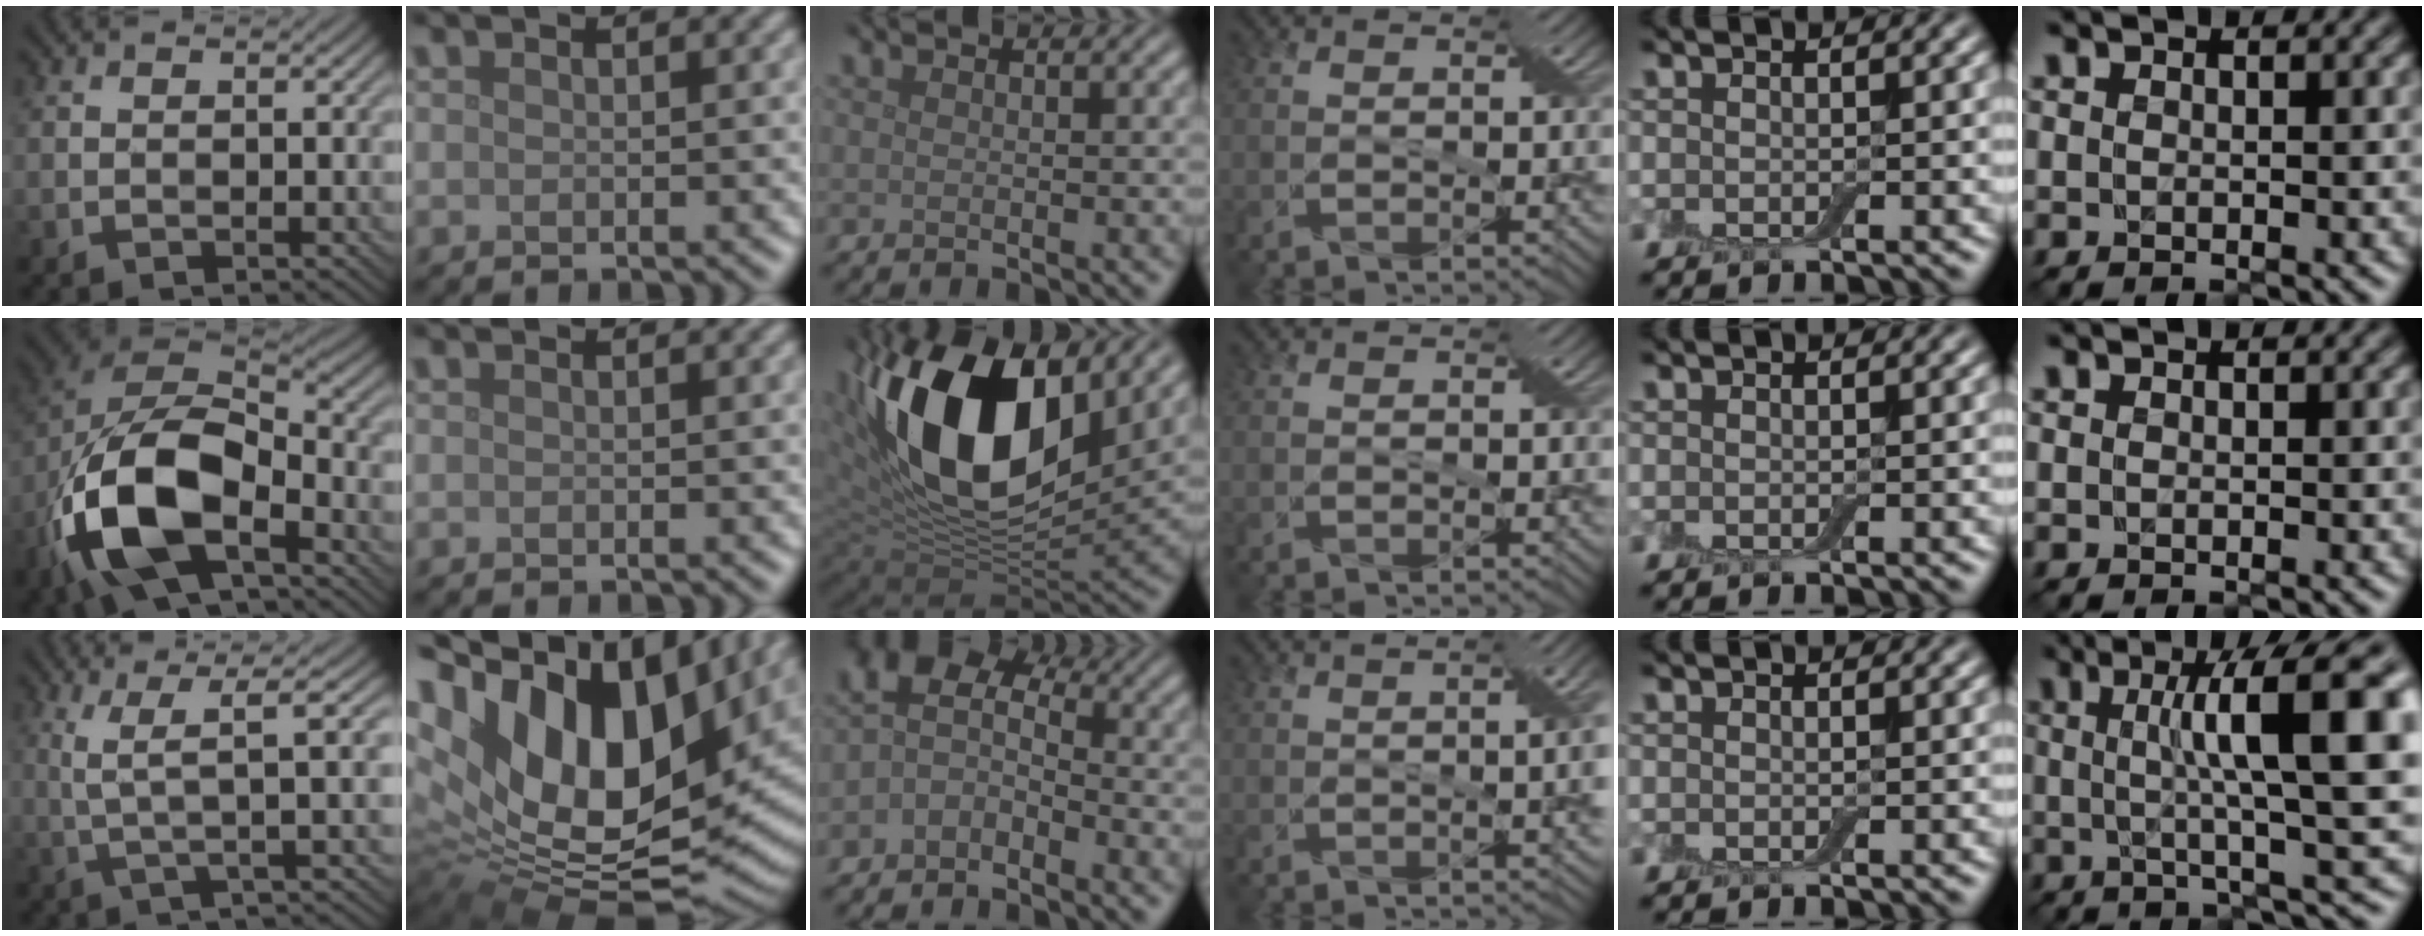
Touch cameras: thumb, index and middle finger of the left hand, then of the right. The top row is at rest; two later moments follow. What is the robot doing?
{"motion": "cut", "object": "cling film"}